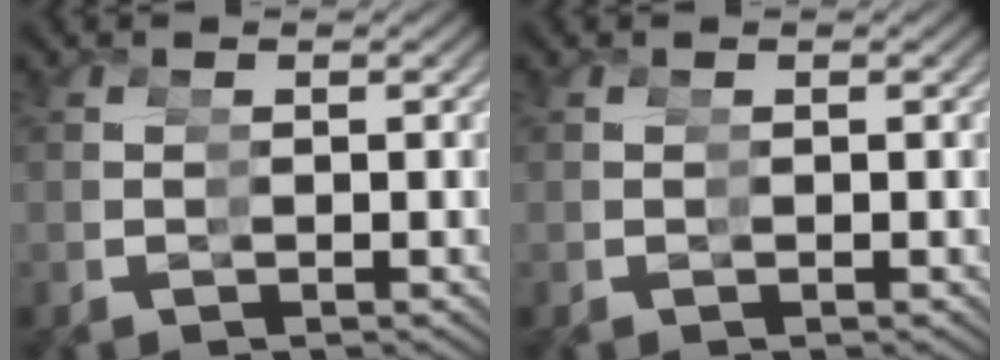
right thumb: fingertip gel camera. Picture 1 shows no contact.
{"total": 0.0}